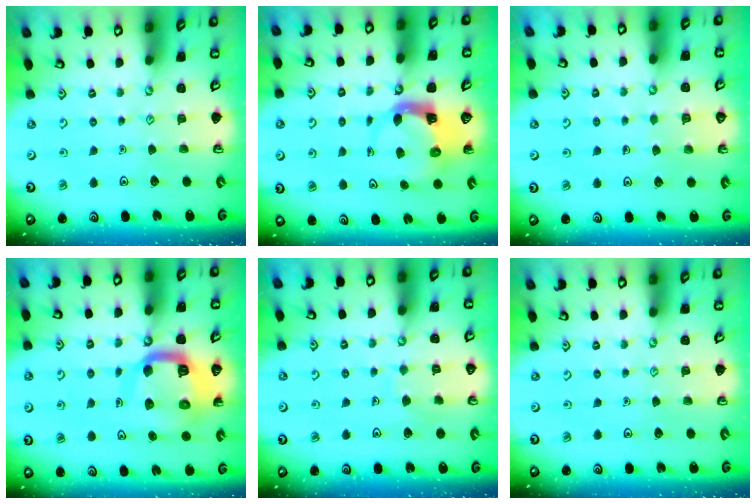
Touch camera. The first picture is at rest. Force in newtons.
{"total": 5.4, "press": 5.3, "slide": 1.0}
{"total": 3.5, "press": 3.5, "slide": 0.3}
{"total": 13.8, "press": 13.8, "slide": 1.5}
{"total": 6.1, "press": 6.1, "slide": 0.2}
{"total": 0.0}